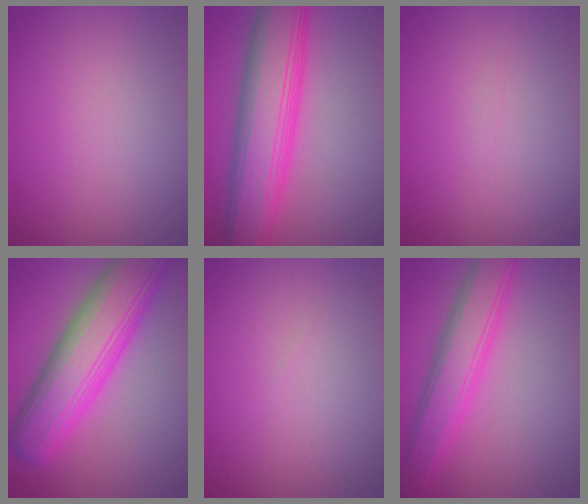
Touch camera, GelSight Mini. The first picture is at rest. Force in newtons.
{"total": 9.5, "press": 9.5, "slide": 0.2}
{"total": 0.0}
{"total": 10.4, "press": 10.4, "slide": 0.3}
{"total": 0.0}
{"total": 5.5, "press": 5.5, "slide": 0.2}